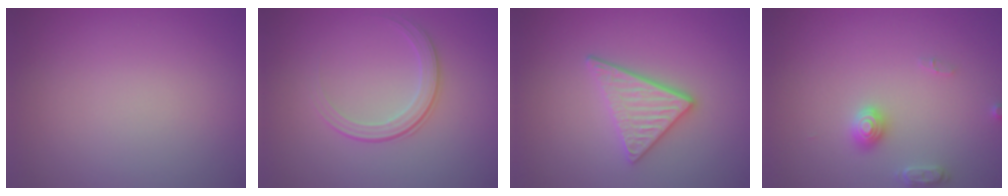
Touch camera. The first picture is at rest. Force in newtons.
{"total": 2.1, "press": 1.5, "slide": 1.5}
{"total": 3.6, "press": 3.0, "slide": 1.9}
{"total": 2.2, "press": 2.2, "slide": 0.1}